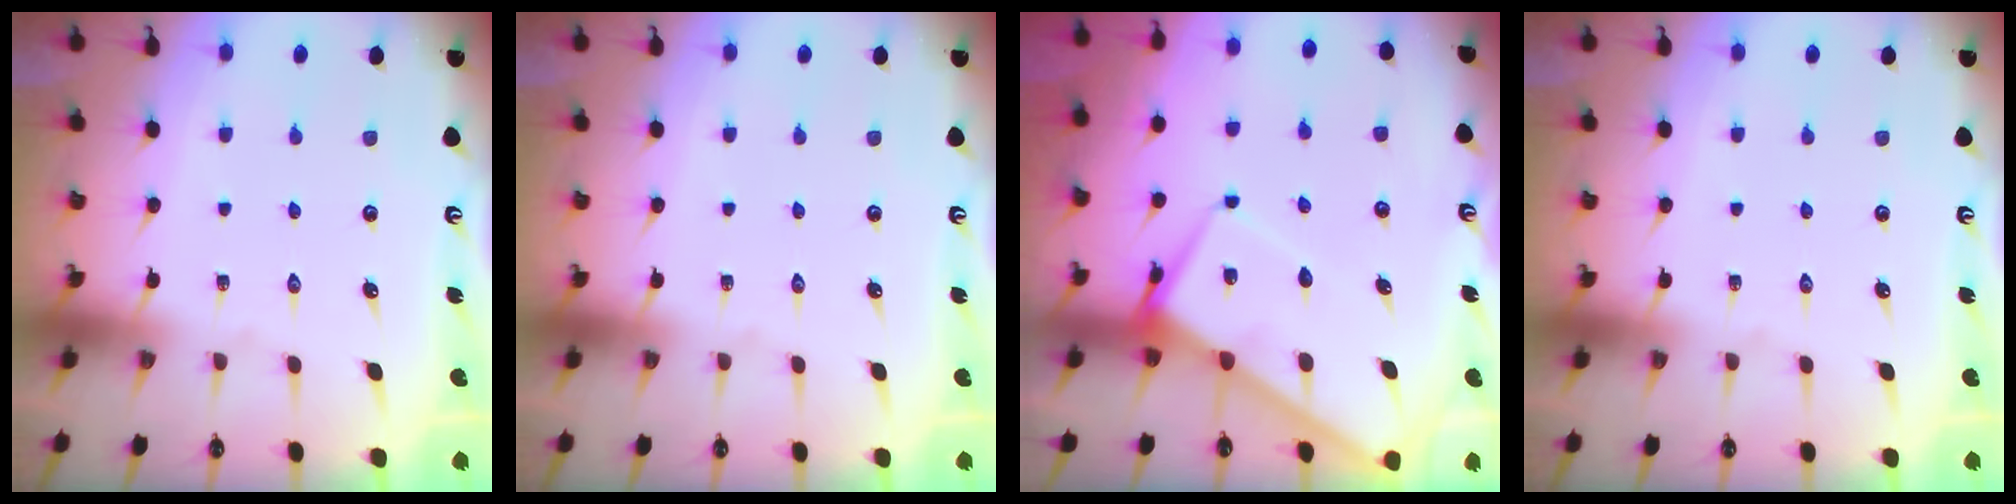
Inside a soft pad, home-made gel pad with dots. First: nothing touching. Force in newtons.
{"total": 0.0}
{"total": 7.1, "press": 7.1, "slide": 0.8}
{"total": 0.0}